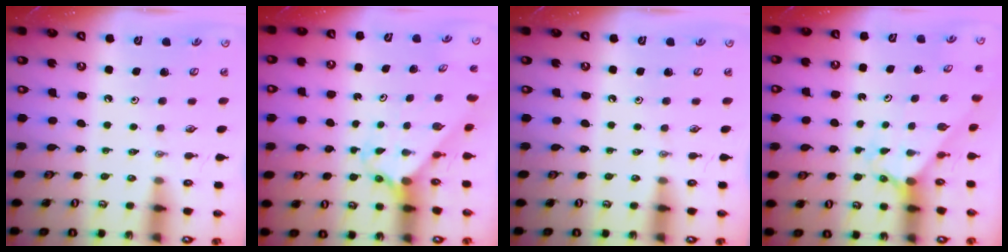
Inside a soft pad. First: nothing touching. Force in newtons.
{"total": 2.4, "press": 2.4, "slide": 0.2}
{"total": 0.0}
{"total": 1.9, "press": 1.9, "slide": 0.2}